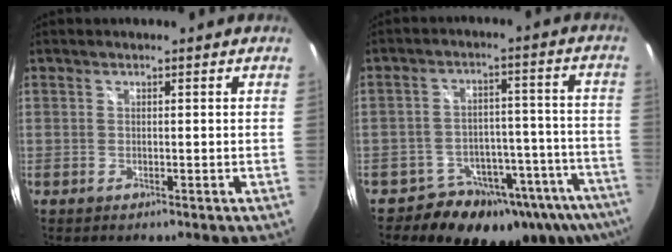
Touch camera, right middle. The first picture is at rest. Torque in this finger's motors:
{"motor_torque": [0.10, -0.66, 0.38, 0.02]}